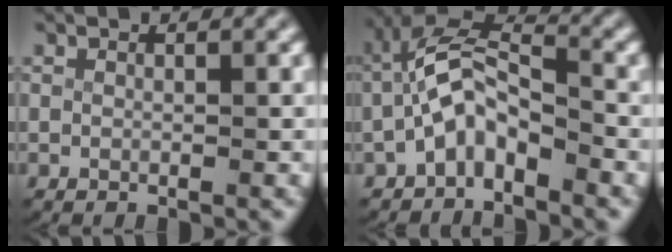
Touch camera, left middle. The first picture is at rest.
{"total": 6.4, "force": [-1.2, 4.7, 4.2], "torque": [-0.087, -0.011, -0.027]}